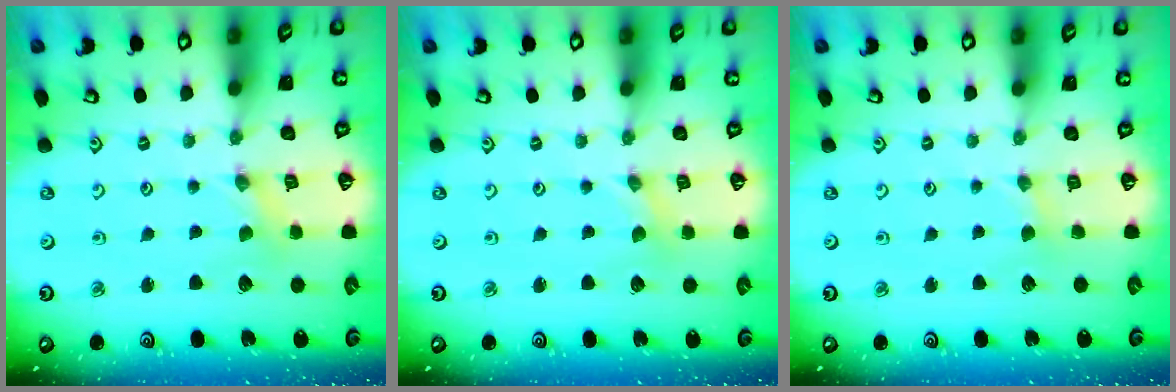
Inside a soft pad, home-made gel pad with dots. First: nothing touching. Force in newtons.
{"total": 0.0}
{"total": 1.3, "press": 1.2, "slide": 0.3}